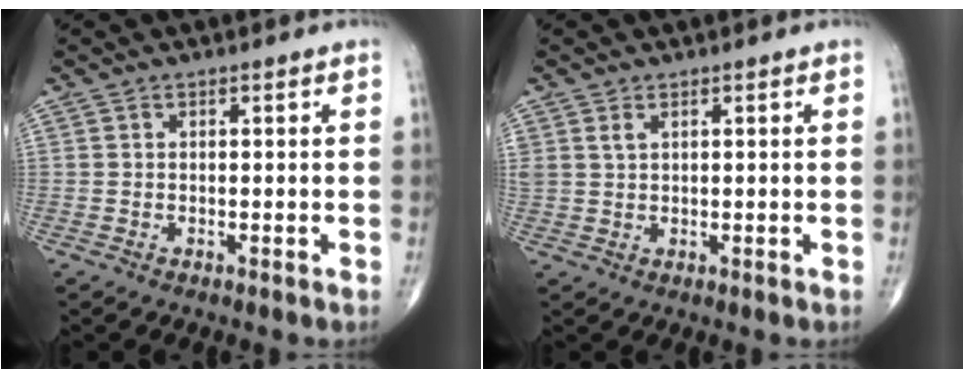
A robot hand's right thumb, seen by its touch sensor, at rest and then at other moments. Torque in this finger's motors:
{"motor_torque": [-0.16, -0.15, 0.34, 0.28, 0.02]}